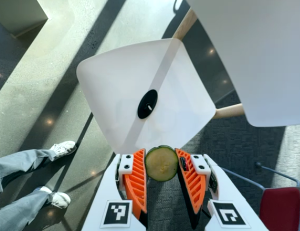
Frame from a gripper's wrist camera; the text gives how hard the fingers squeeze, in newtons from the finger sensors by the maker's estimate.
{"total": 9.2, "left": 9.5, "right": 8.9}